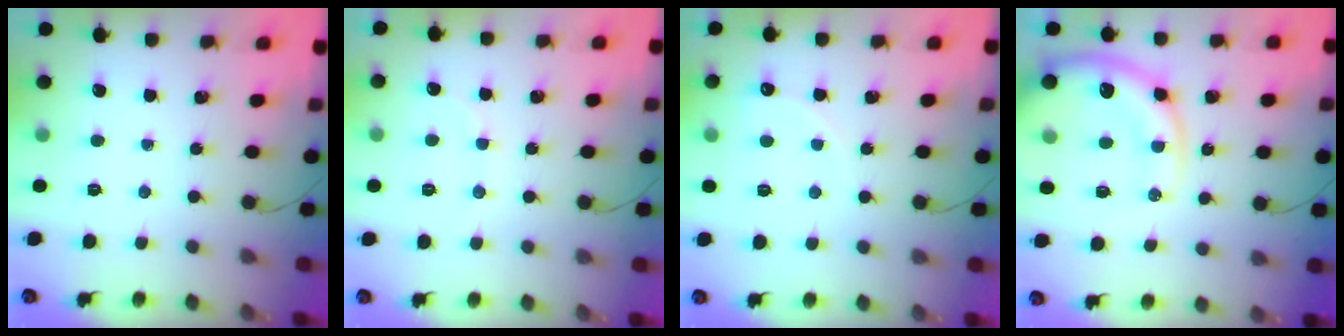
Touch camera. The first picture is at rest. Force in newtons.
{"total": 3.9, "press": 3.7, "slide": 1.1}
{"total": 5.9, "press": 5.8, "slide": 1.3}
{"total": 16.2, "press": 15.6, "slide": 4.3}